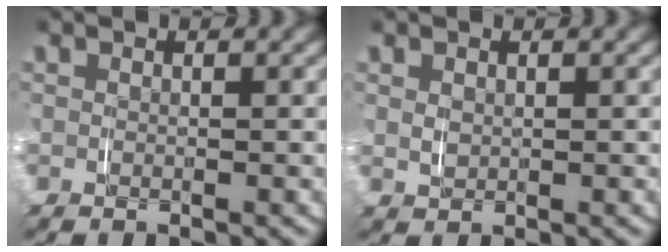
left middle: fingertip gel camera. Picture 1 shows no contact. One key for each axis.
{"total": 1.3, "fx": 0.4, "fy": 1.0, "fz": 0.7, "tx": -0.015, "ty": -0.004, "tz": 0.015}